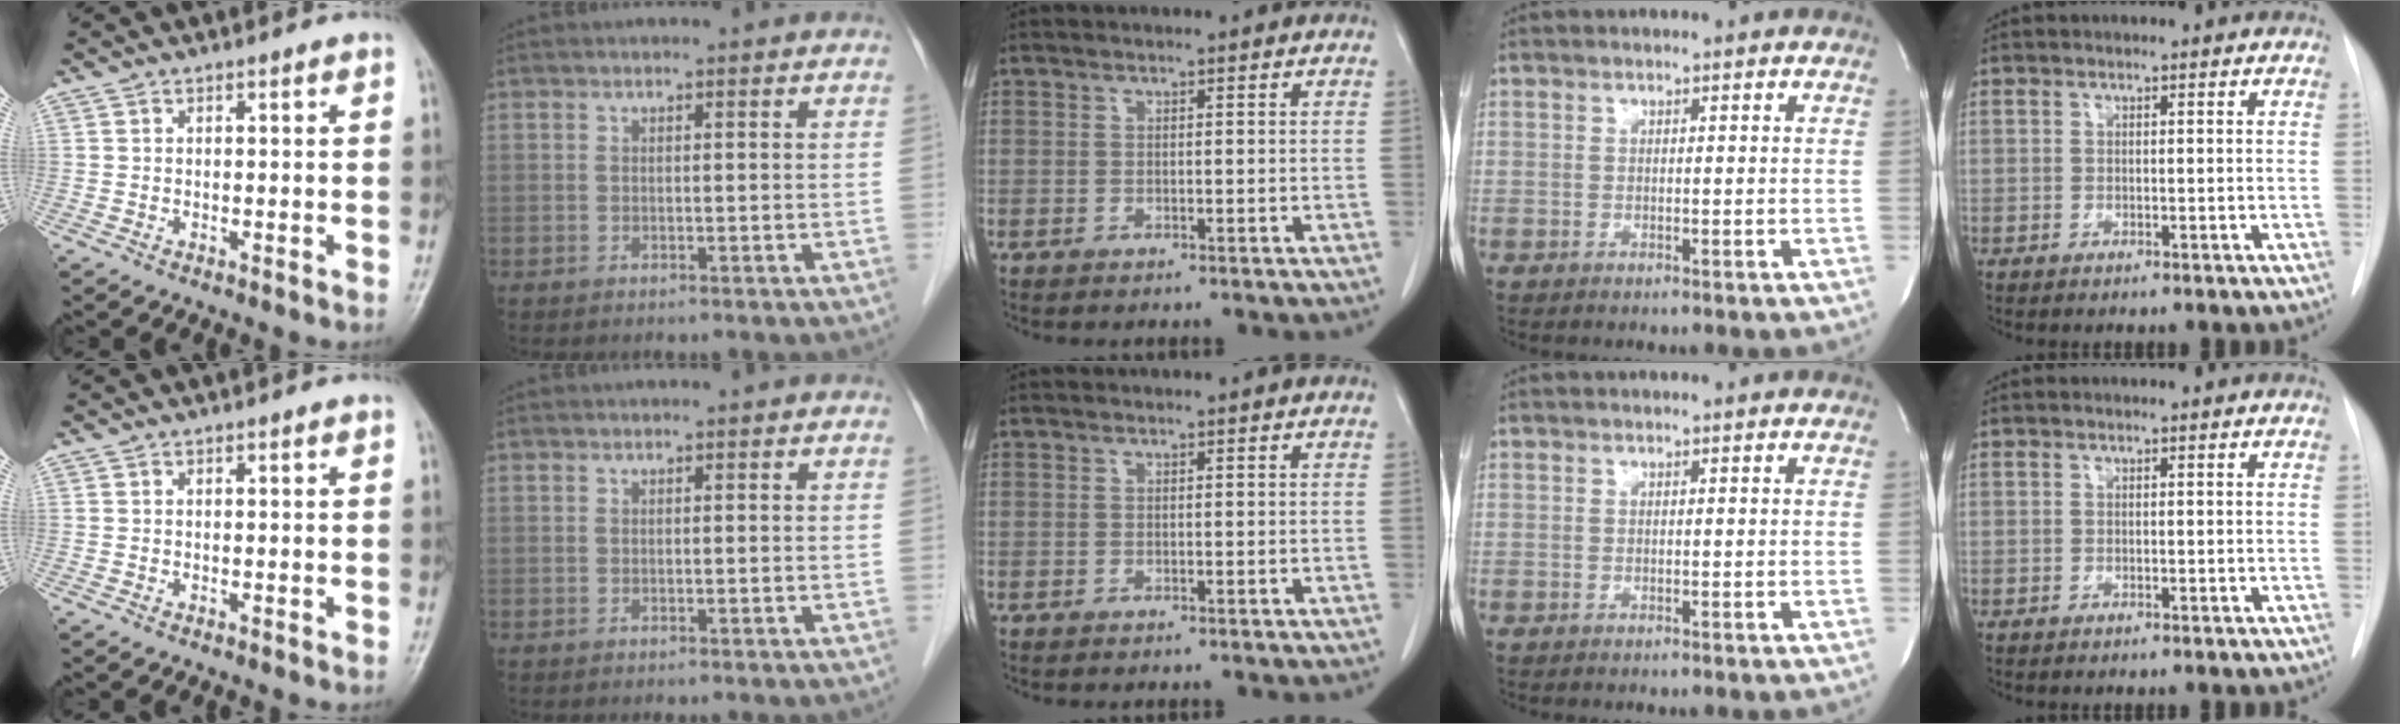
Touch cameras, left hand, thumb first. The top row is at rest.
{}